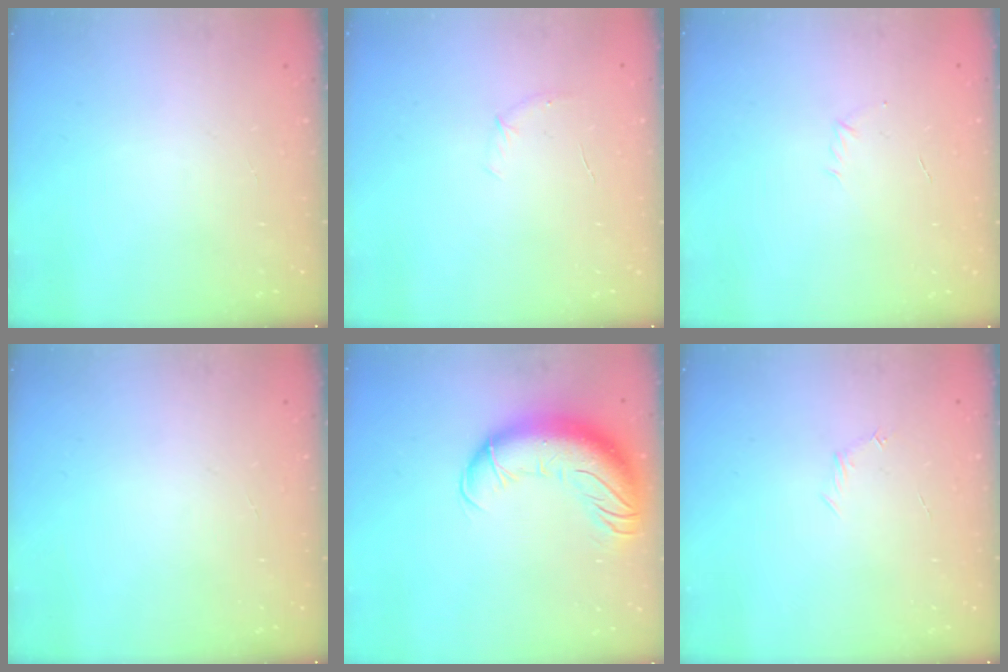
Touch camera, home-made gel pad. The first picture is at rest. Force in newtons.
{"total": 3.8, "press": 3.6, "slide": 1.2}
{"total": 2.9, "press": 2.8, "slide": 0.7}
{"total": 0.0}
{"total": 16.7, "press": 16.2, "slide": 4.0}
{"total": 3.9, "press": 3.7, "slide": 1.0}